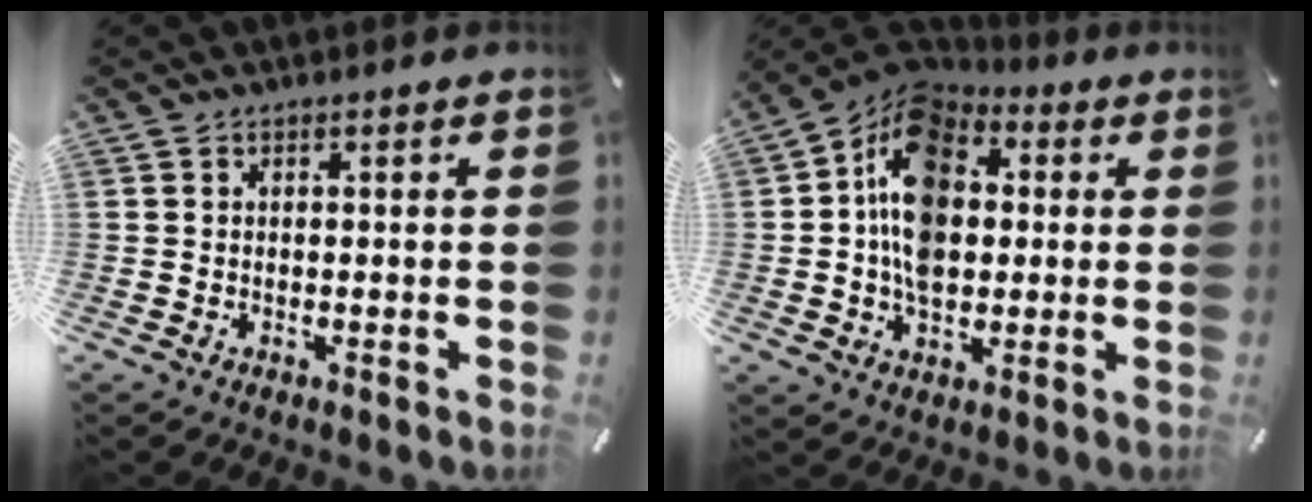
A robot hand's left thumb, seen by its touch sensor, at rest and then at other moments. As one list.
[{"total": 14.9, "force": [0.8, 11.0, 10.0], "torque": [-0.191, -0.002, 0.007]}]